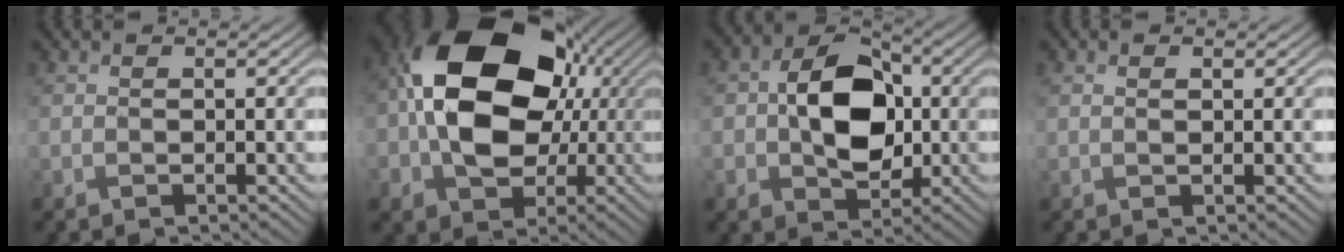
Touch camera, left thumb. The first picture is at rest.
{"total": 17.9, "force": [1.3, 13.6, 11.6], "torque": [-0.193, -0.003, 0.027]}
{"total": 10.0, "force": [-0.2, 7.4, 6.7], "torque": [-0.116, 0.002, -0.011]}
{"total": 1.1, "force": [0.4, 0.5, 0.9], "torque": [-0.015, -0.005, 0.012]}